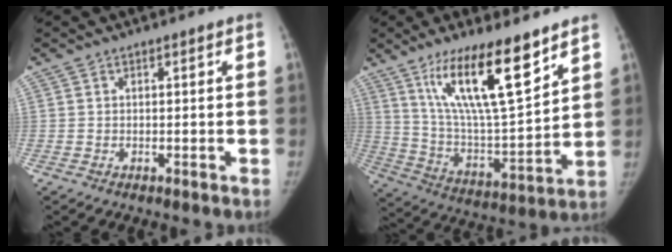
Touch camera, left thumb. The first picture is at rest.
{"total": 19.1, "force": [11.8, 4.3, 14.4], "torque": [-0.229, -0.065, 0.220]}